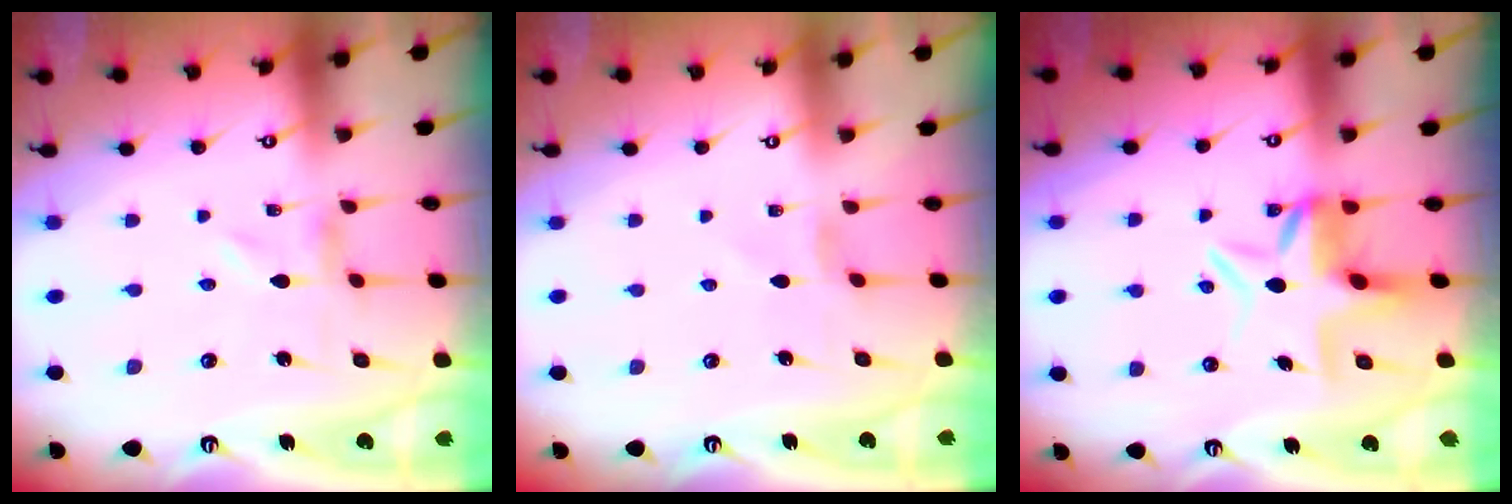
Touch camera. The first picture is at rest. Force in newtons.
{"total": 2.5, "press": 2.5, "slide": 0.5}
{"total": 7.2, "press": 6.7, "slide": 2.7}